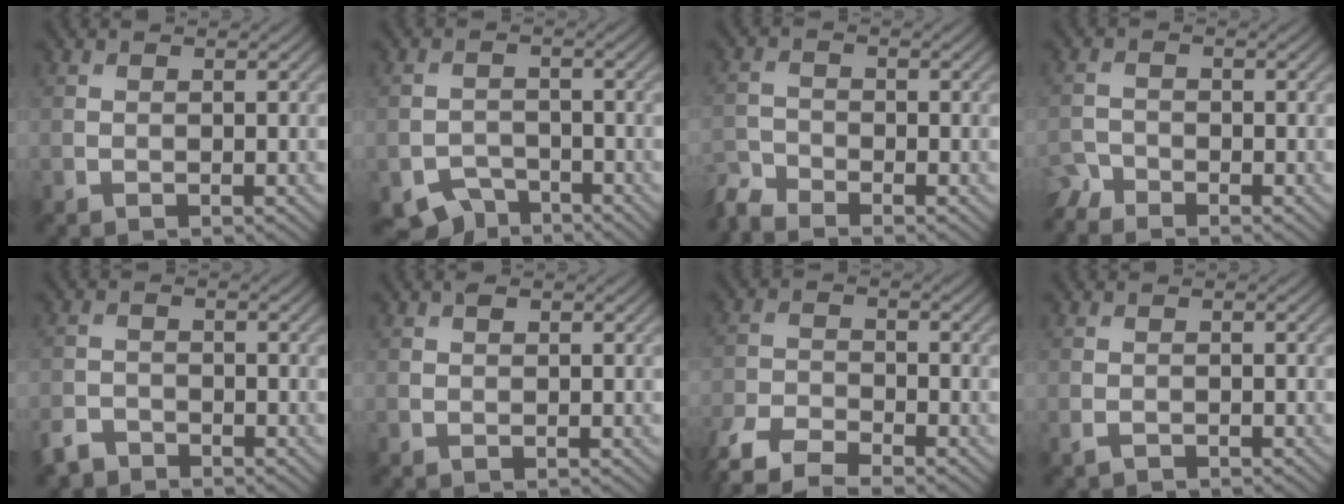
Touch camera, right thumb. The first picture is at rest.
{"total": 3.9, "force": [-3.1, 2.1, 1.0], "torque": [-0.014, -0.006, -0.058]}
{"total": 3.3, "force": [-3.2, 0.5, 0.6], "torque": [-0.018, -0.008, -0.077]}
{"total": 2.5, "force": [-2.4, 0.6, 0.3], "torque": [-0.006, -0.004, -0.058]}
{"total": 2.8, "force": [-2.5, 1.1, 0.5], "torque": [-0.013, -0.003, -0.058]}
{"total": 0.7, "force": [0.3, 0.4, 0.5], "torque": [-0.007, 0.000, 0.004]}
{"total": 6.8, "force": [-5.8, 2.0, 3.0], "torque": [-0.068, -0.014, -0.119]}
{"total": 1.1, "force": [-0.9, 0.4, 0.3], "torque": [-0.011, -0.001, -0.019]}